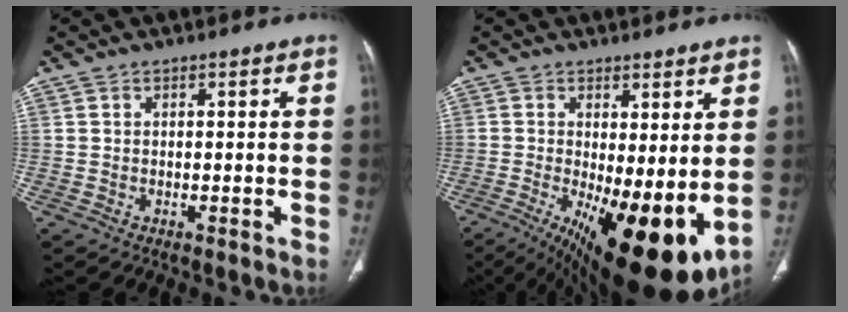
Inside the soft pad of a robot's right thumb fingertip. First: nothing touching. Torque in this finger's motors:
{"motor_torque": [1.34, 3.67, 0.36, -0.09, 0.43]}